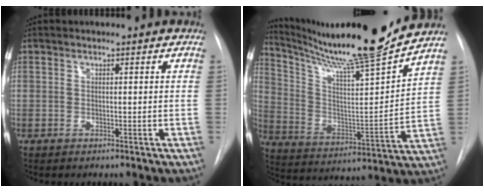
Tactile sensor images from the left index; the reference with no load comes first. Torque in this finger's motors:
{"motor_torque": [0.93, -1.20, 0.15, 0.07]}